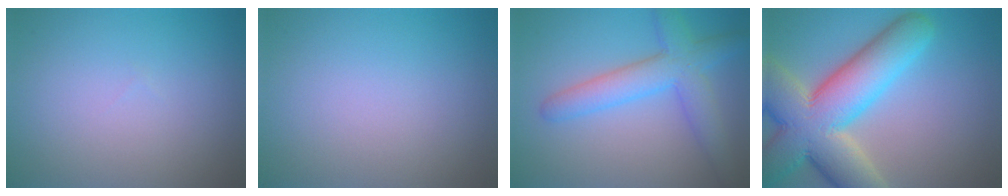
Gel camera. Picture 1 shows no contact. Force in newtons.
{"total": 0.0}
{"total": 5.2, "press": 5.2, "slide": 0.1}
{"total": 12.8, "press": 12.8, "slide": 0.8}